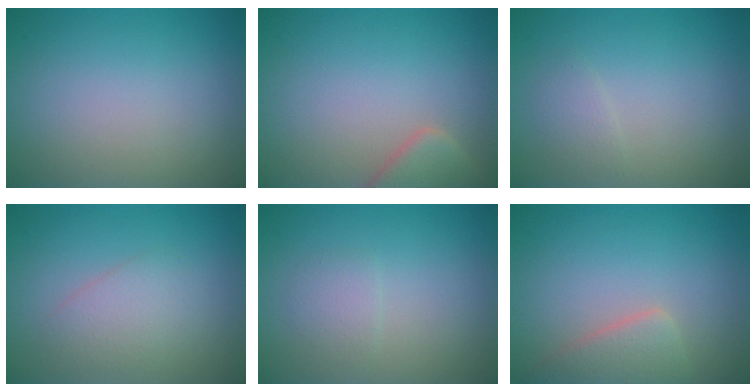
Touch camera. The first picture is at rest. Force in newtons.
{"total": 3.0, "press": 3.0, "slide": 0.3}
{"total": 1.2, "press": 1.2, "slide": 0.0}
{"total": 2.2, "press": 2.2, "slide": 0.0}
{"total": 1.3, "press": 1.3, "slide": 0.1}
{"total": 2.8, "press": 2.8, "slide": 0.3}